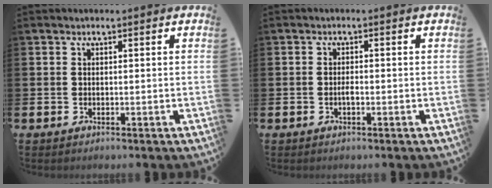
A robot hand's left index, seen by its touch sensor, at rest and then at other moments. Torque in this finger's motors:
{"motor_torque": [0.17, 0.12, 0.02, 0.00]}